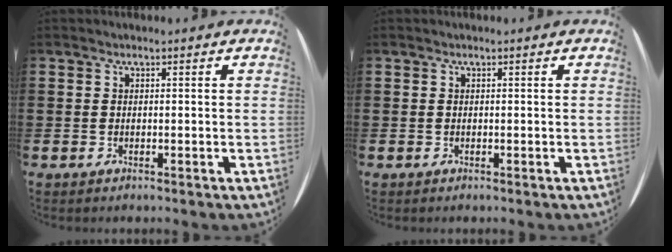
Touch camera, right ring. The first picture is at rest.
{"total": 0.0}